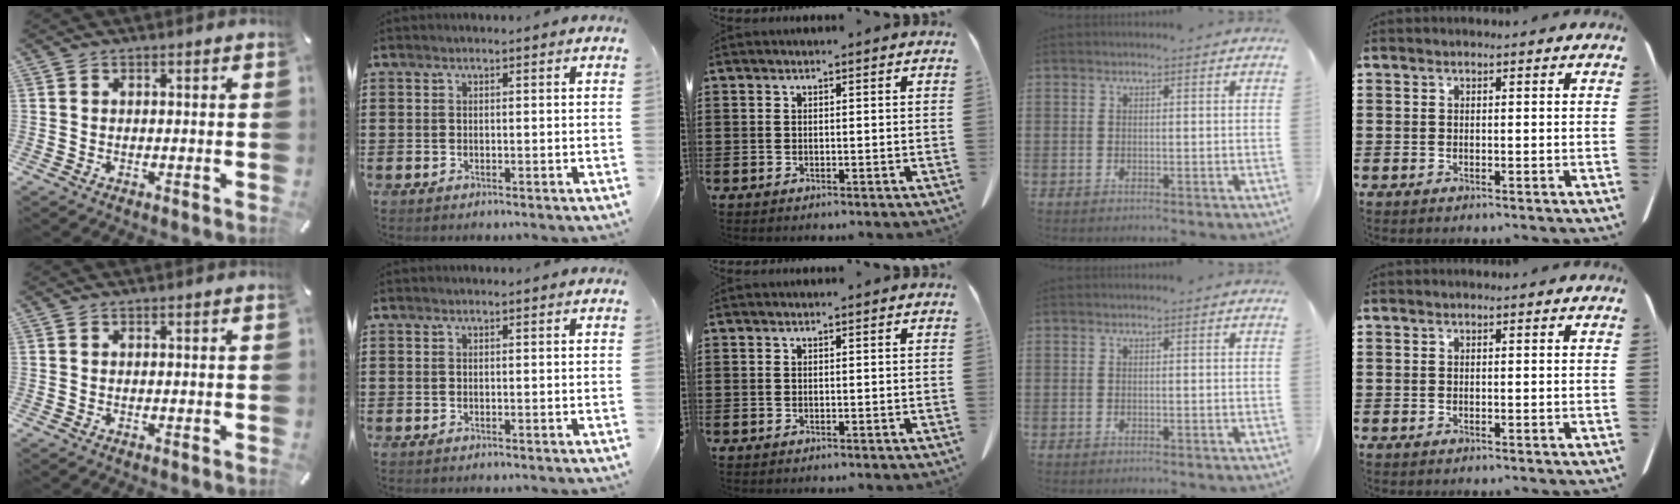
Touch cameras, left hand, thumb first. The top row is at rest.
{}